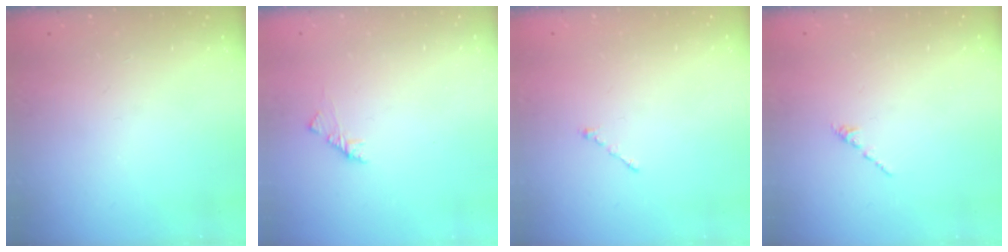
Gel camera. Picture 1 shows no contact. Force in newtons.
{"total": 1.7, "press": 1.6, "slide": 0.5}
{"total": 0.7, "press": 0.7, "slide": 0.2}
{"total": 0.6, "press": 0.5, "slide": 0.3}